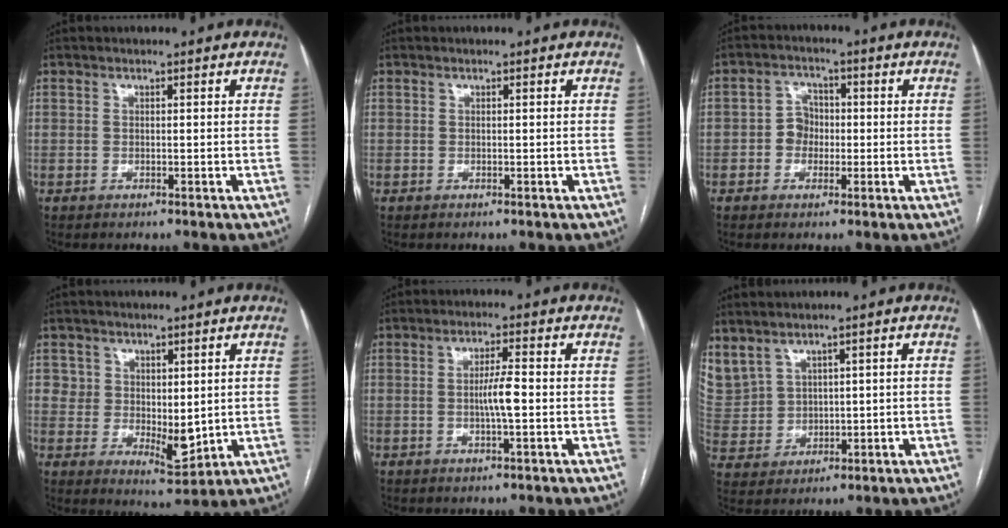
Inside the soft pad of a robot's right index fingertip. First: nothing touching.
{"total": 0.0}
{"total": 3.9, "force": [-0.7, 3.3, 1.9], "torque": [-0.032, 0.016, -0.013]}
{"total": 5.6, "force": [1.1, 4.0, 3.8], "torque": [-0.054, -0.014, 0.034]}
{"total": 4.0, "force": [-0.4, 0.2, 3.9], "torque": [-0.072, -0.002, -0.008]}
{"total": 10.2, "force": [5.8, 7.4, 3.8], "torque": [-0.135, 0.025, 0.149]}